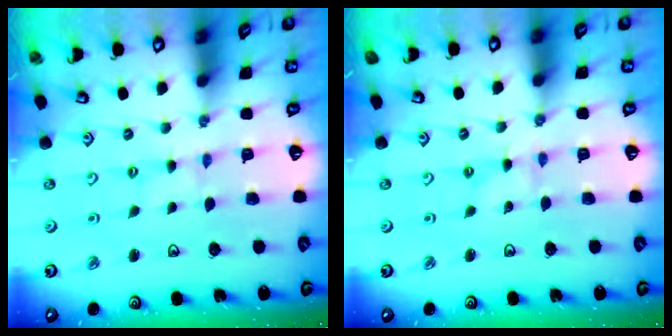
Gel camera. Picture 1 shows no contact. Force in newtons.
{"total": 0.0}